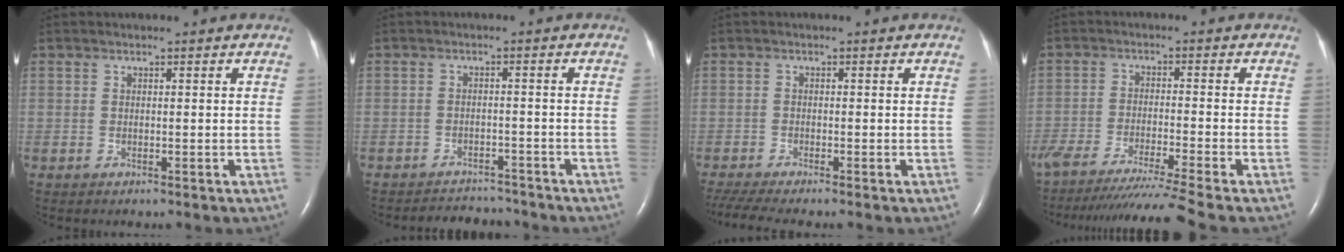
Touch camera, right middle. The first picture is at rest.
{"total": 4.9, "force": [-4.8, 0.9, -0.5], "torque": [0.005, 0.006, -0.070]}
{"total": 5.6, "force": [-4.8, -0.2, 3.0], "torque": [-0.055, -0.014, -0.083]}
{"total": 14.6, "force": [-12.5, -2.8, 6.8], "torque": [-0.100, -0.049, -0.203]}